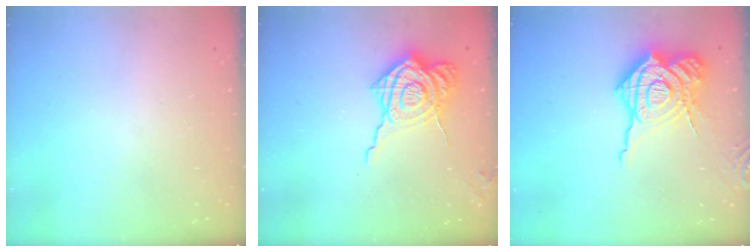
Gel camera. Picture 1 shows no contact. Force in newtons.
{"total": 13.8, "press": 13.8, "slide": 1.0}
{"total": 22.1, "press": 22.0, "slide": 2.5}